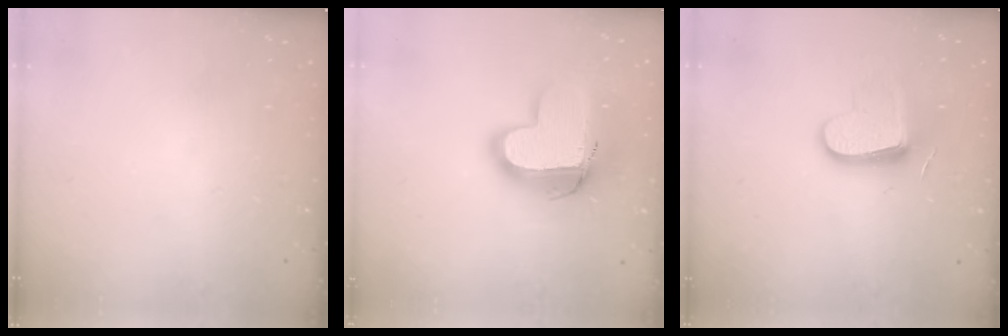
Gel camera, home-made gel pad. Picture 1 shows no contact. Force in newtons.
{"total": 16.3, "press": 16.2, "slide": 1.4}
{"total": 11.6, "press": 11.6, "slide": 0.5}